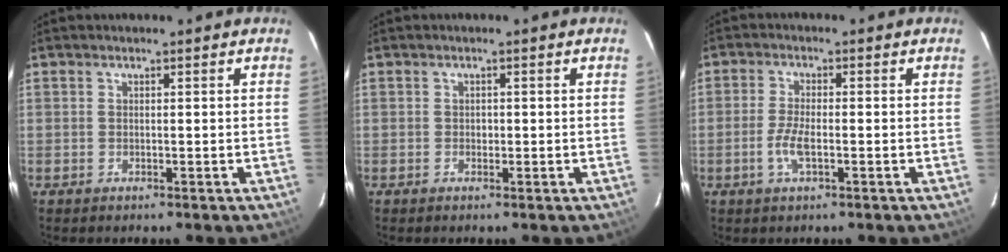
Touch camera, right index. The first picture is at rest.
{"total": 0.7, "force": [-0.1, 0.7, 0.1], "torque": [0.001, 0.002, 0.001]}
{"total": 4.1, "force": [-1.3, 0.9, 3.7], "torque": [-0.079, -0.004, -0.028]}